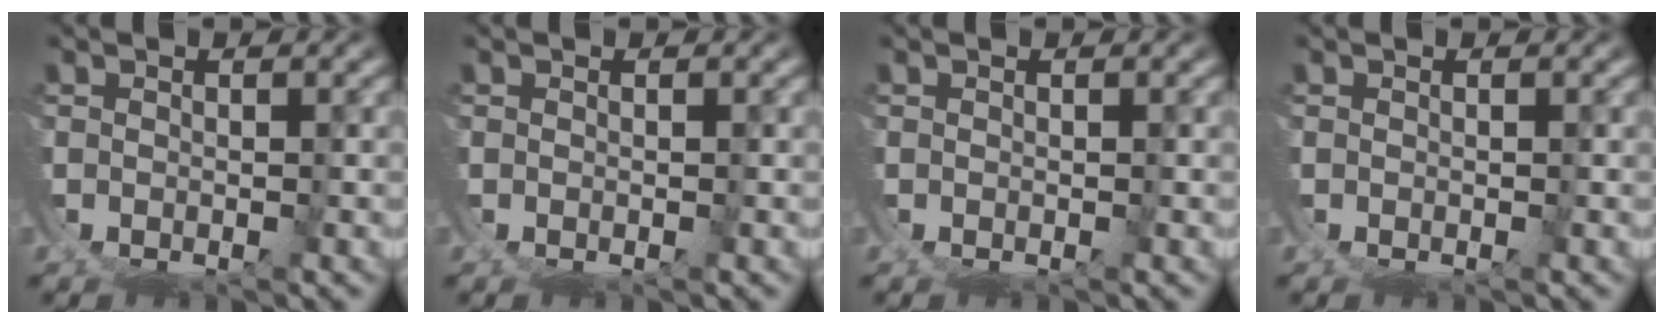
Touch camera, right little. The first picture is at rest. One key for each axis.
{"total": 0.0}
{"total": 0.0}
{"total": 0.0}